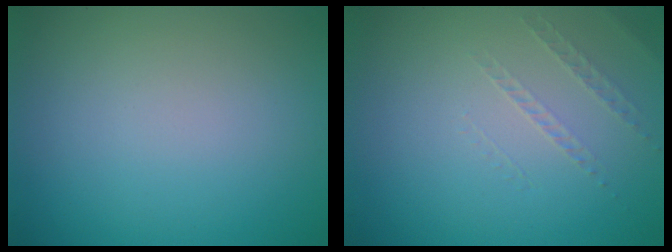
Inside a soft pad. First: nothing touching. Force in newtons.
{"total": 1.0, "press": 0.4, "slide": 0.9}